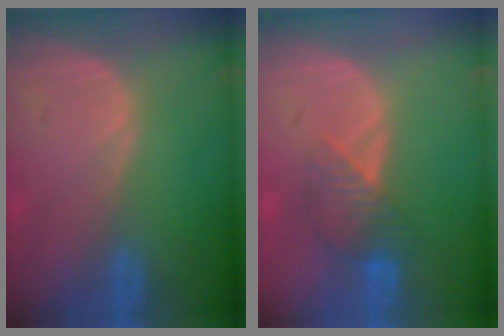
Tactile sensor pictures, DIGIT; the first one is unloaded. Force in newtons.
{"total": 4.0, "press": 4.0, "slide": 0.6}